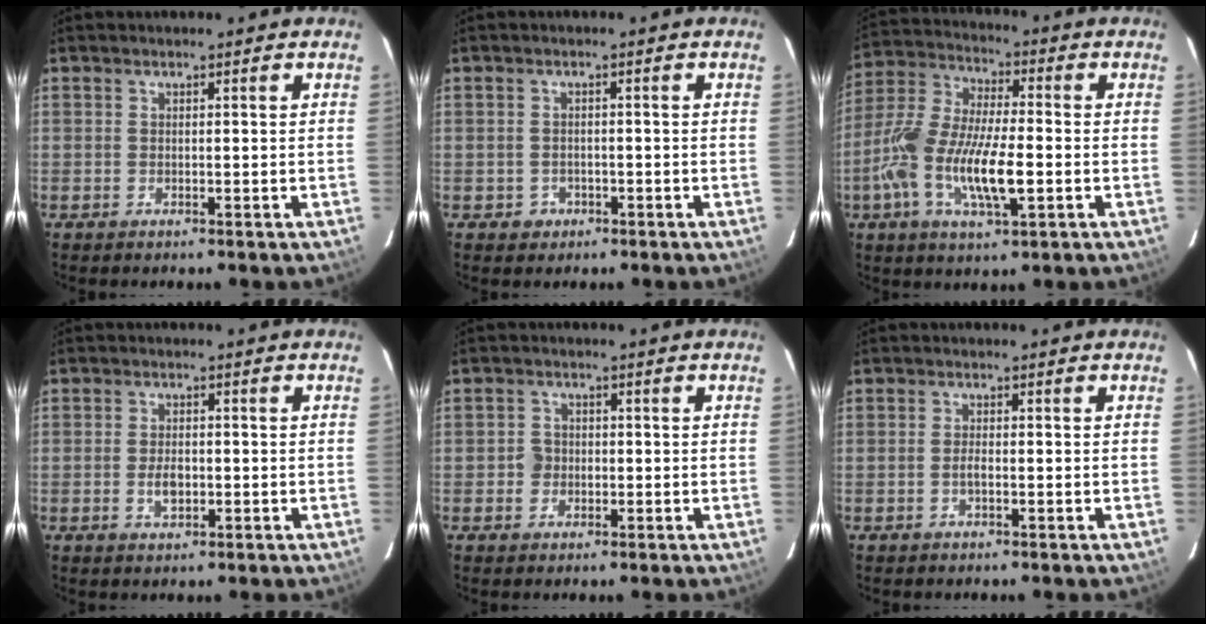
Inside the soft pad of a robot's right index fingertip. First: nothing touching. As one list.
[{"total": 2.6, "force": [-1.0, 2.4, 0.4], "torque": [-0.012, 0.004, -0.010]}, {"total": 15.8, "force": [-4.4, 5.2, 14.2], "torque": [-0.296, -0.008, -0.087]}, {"total": 3.4, "force": [-0.9, 2.1, 2.6], "torque": [-0.051, -0.001, -0.013]}, {"total": 2.9, "force": [-0.8, 2.7, 0.6], "torque": [-0.011, 0.005, -0.015]}, {"total": 2.3, "force": [-0.9, 0.6, 2.0], "torque": [-0.045, 0.002, -0.020]}]